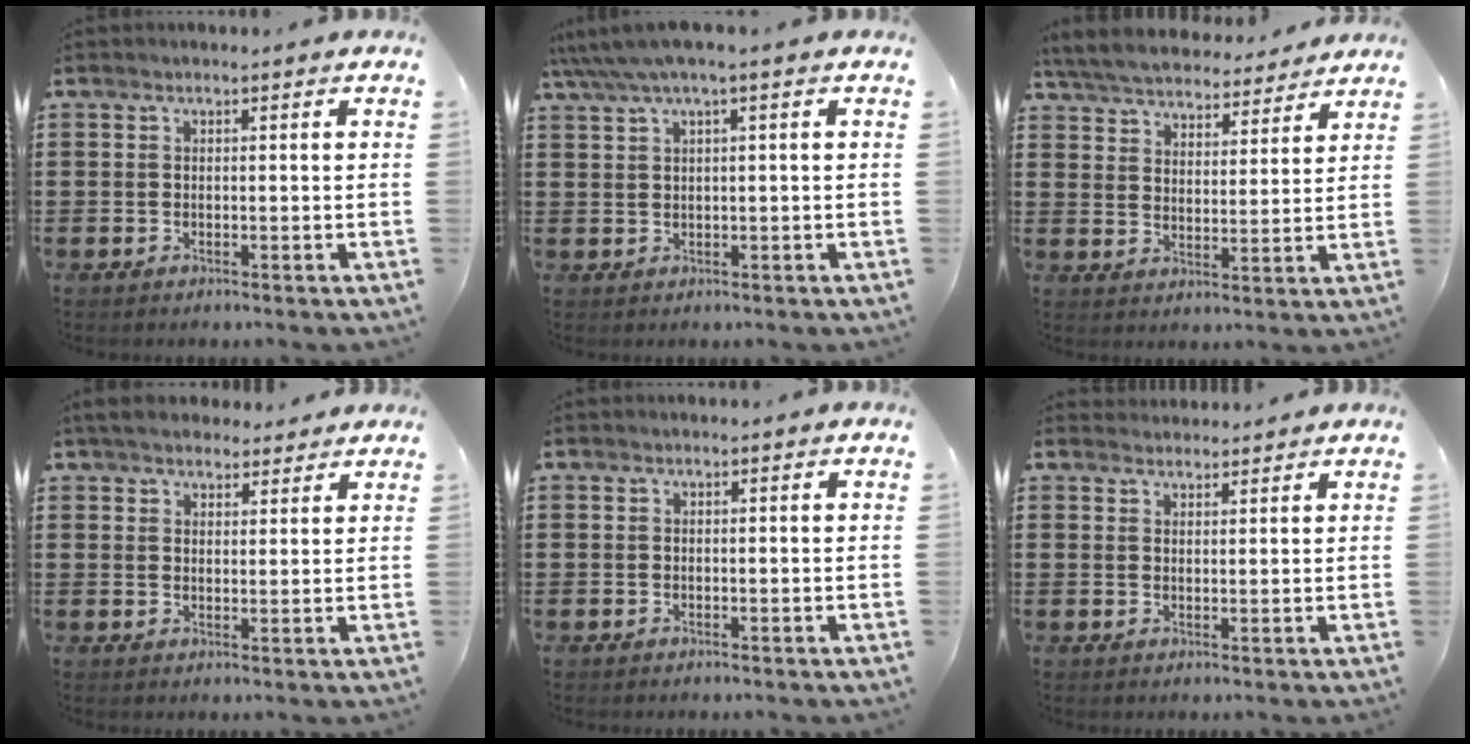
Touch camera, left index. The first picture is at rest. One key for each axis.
{"total": 2.5, "fx": 0.9, "fy": 0.1, "fz": 2.3, "tx": -0.052, "ty": -0.004, "tz": 0.012}
{"total": 5.8, "fx": 5.7, "fy": 0.6, "fz": 0.7, "tx": -0.041, "ty": -0.031, "tz": 0.101}
{"total": 3.9, "fx": 3.6, "fy": 1.3, "fz": 0.9, "tx": -0.028, "ty": -0.002, "tz": 0.069}
{"total": 0.0}
{"total": 2.1, "fx": 2.1, "fy": 0.4, "fz": -0.2, "tx": -0.002, "ty": -0.001, "tz": 0.041}